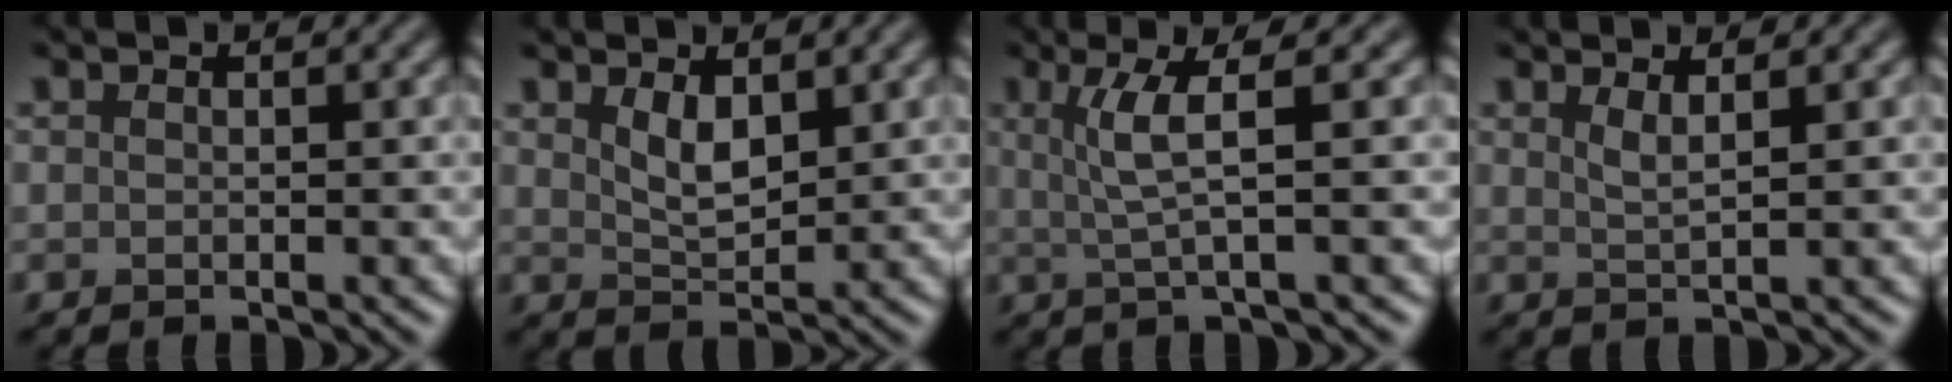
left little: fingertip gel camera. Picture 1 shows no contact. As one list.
[{"total": 2.6, "force": [1.4, 1.1, 1.9], "torque": [-0.040, -0.005, 0.032]}, {"total": 3.8, "force": [0.9, 0.5, 3.6], "torque": [-0.068, 0.002, 0.020]}, {"total": 1.6, "force": [1.0, 0.4, 1.2], "torque": [-0.017, -0.001, 0.014]}]